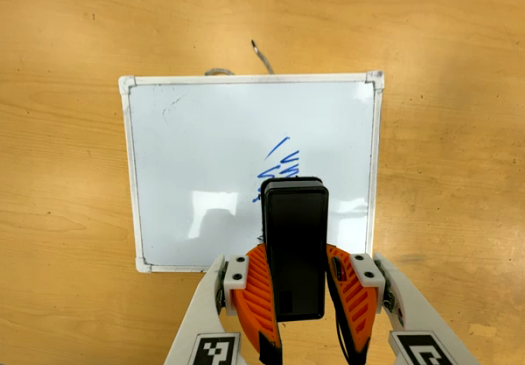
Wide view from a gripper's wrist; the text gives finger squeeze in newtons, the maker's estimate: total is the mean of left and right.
{"total": 5.9, "left": 5.2, "right": 6.6}